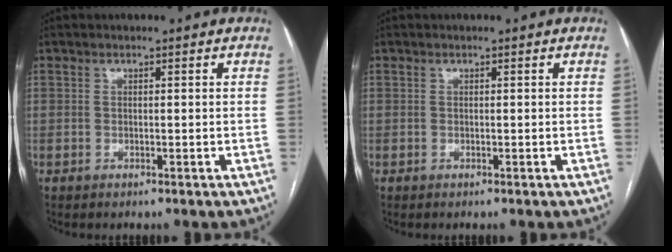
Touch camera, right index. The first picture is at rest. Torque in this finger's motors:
{"motor_torque": [0.01, 0.02, 0.00, 0.00]}